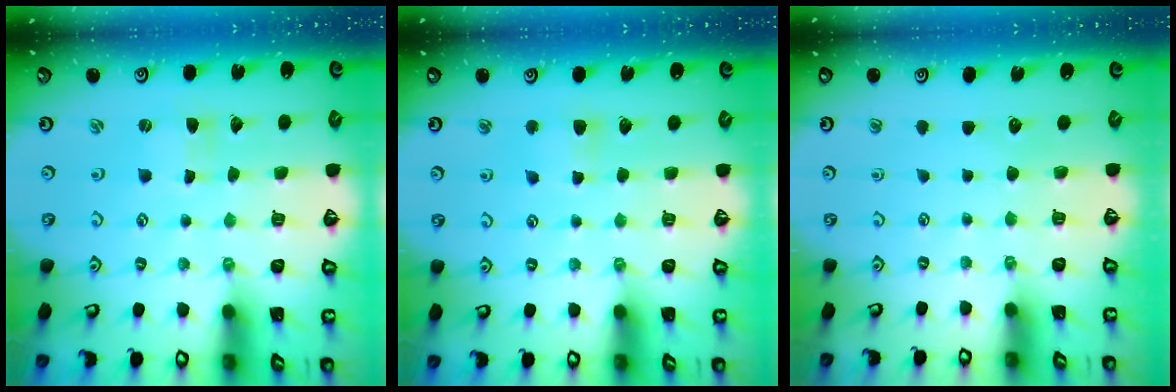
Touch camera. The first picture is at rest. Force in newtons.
{"total": 4.1, "press": 4.0, "slide": 0.9}
{"total": 0.0}